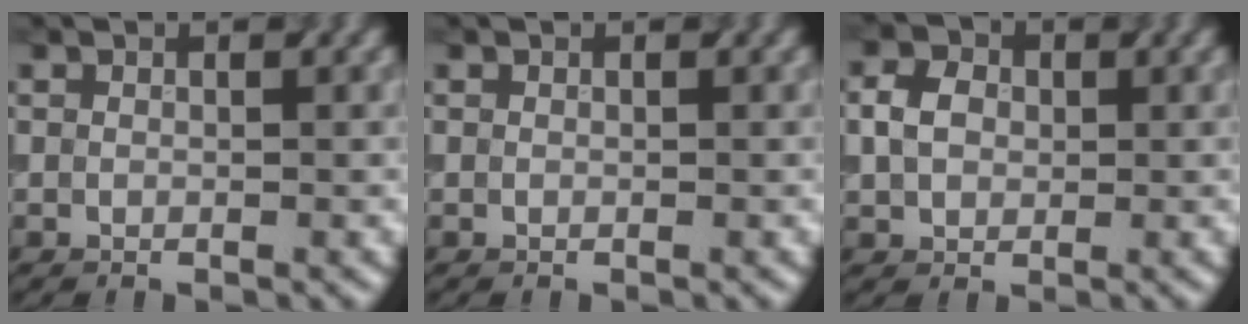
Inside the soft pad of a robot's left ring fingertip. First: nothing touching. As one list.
[{"total": 0.0}, {"total": 3.1, "force": [0.1, 2.4, 2.0], "torque": [-0.046, 0.011, 0.006]}]